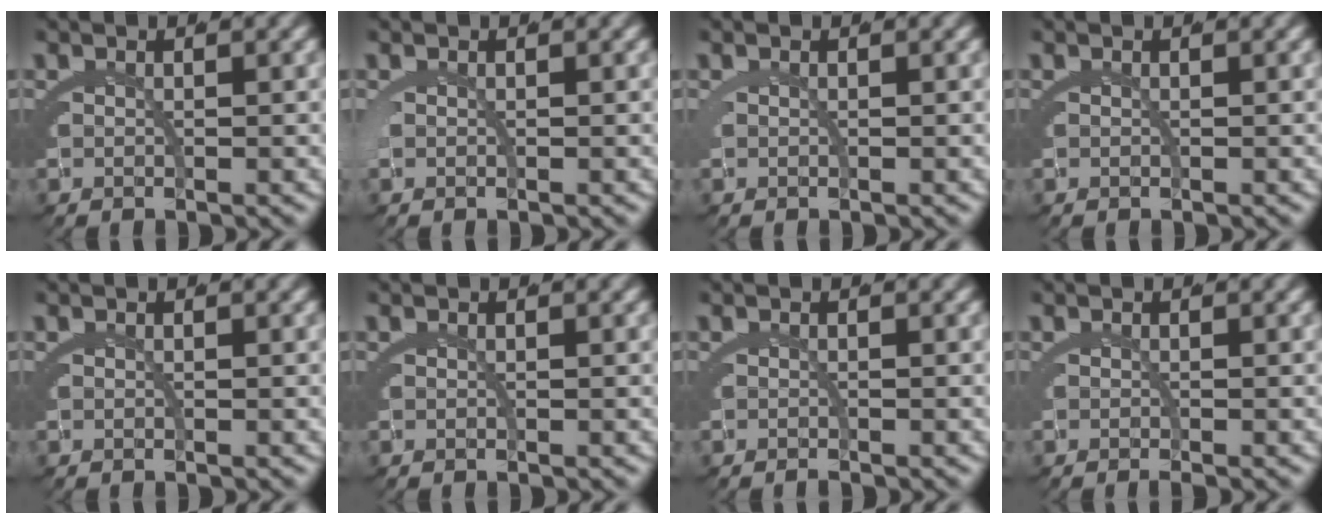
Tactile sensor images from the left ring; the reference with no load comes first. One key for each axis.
{"total": 0.0}
{"total": 0.0}
{"total": 0.0}
{"total": 0.0}
{"total": 0.0}
{"total": 0.7, "fx": -0.6, "fy": -0.2, "fz": -0.2, "tx": 0.003, "ty": 0.000, "tz": -0.010}
{"total": 0.6, "fx": -0.6, "fy": -0.1, "fz": 0.1, "tx": 0.001, "ty": 0.004, "tz": -0.010}